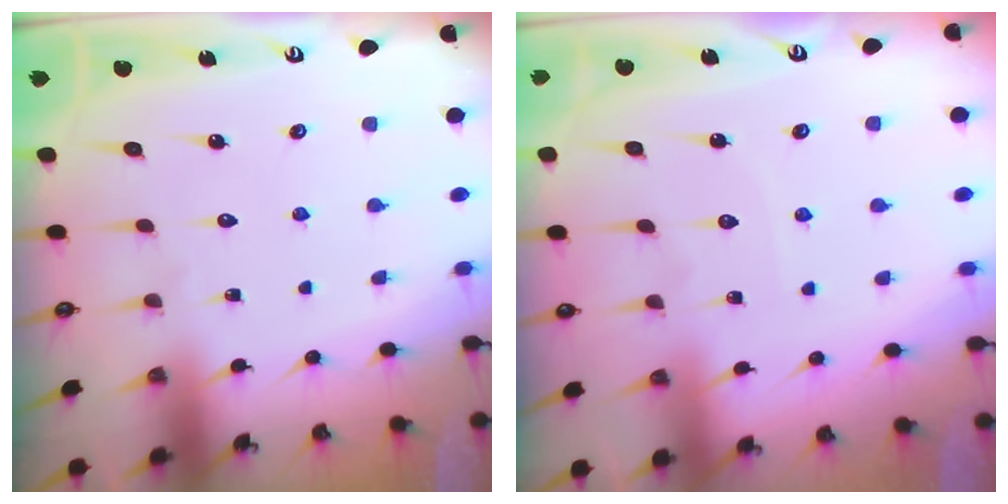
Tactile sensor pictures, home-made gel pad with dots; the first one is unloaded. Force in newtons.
{"total": 3.9, "press": 3.9, "slide": 0.5}